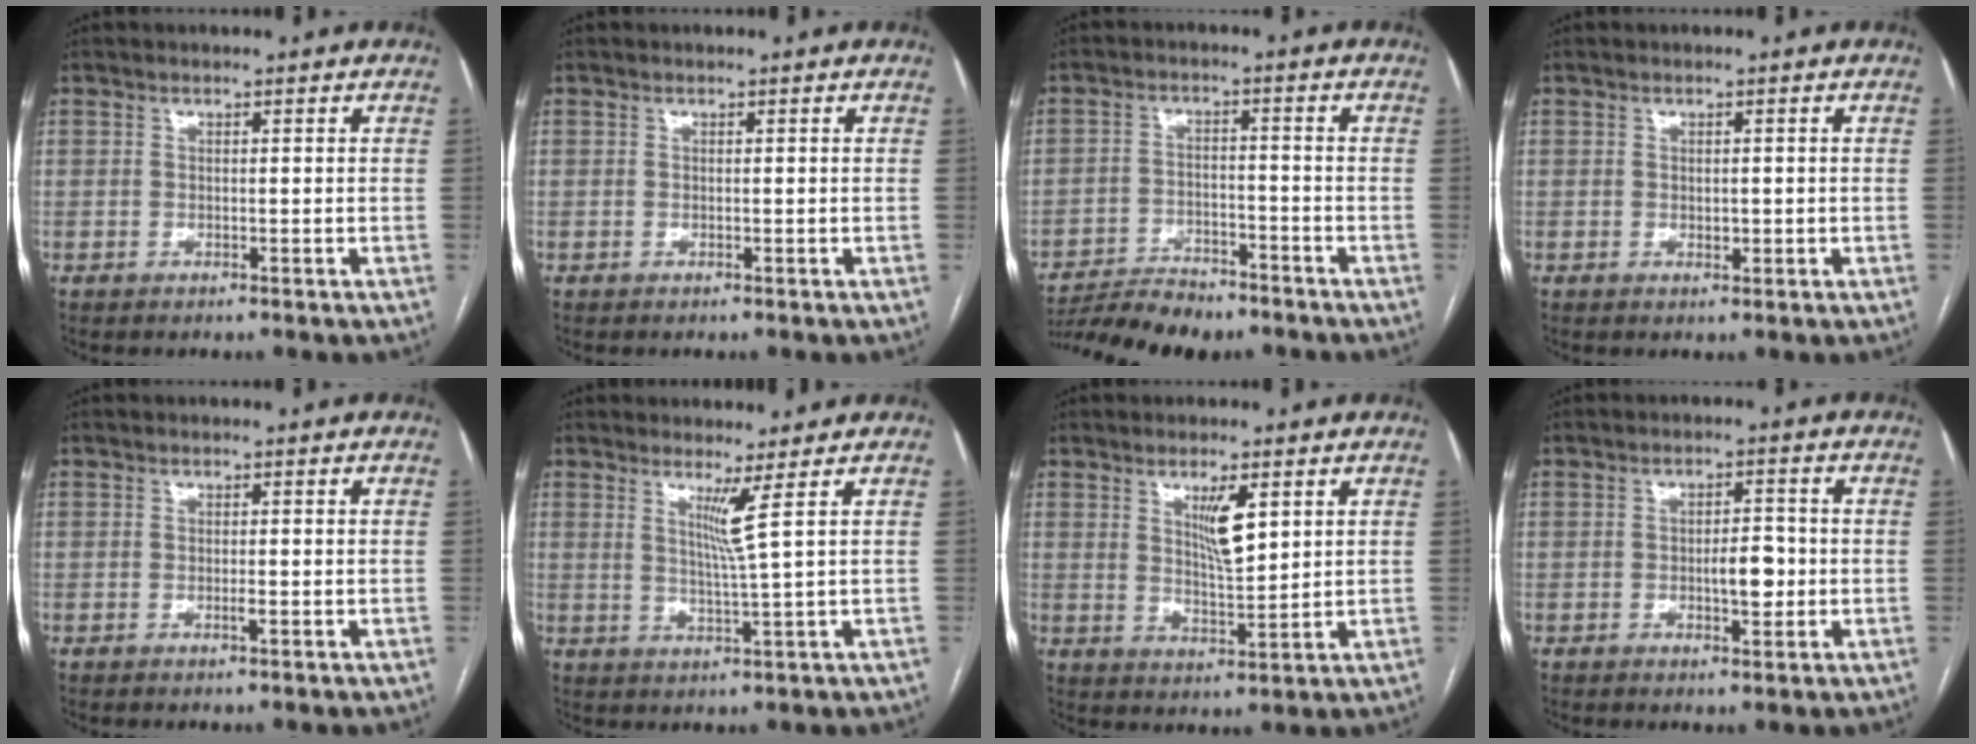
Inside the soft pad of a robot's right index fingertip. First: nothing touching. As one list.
[{"total": 0.0}, {"total": 10.9, "force": [-9.8, 2.5, 4.1], "torque": [-0.064, -0.007, -0.155]}, {"total": 1.4, "force": [-0.1, 0.8, 1.1], "torque": [-0.016, -0.001, 0.002]}, {"total": 1.1, "force": [-0.3, 0.1, 1.1], "torque": [-0.019, -0.001, -0.004]}, {"total": 3.6, "force": [1.7, -1.7, 2.7], "torque": [-0.054, -0.018, 0.038]}, {"total": 5.7, "force": [2.4, 1.2, 5.0], "torque": [-0.090, -0.009, 0.046]}, {"total": 4.5, "force": [-0.8, 1.7, 4.1], "torque": [-0.061, 0.003, -0.008]}]